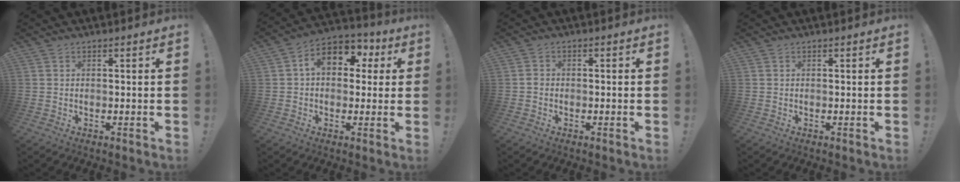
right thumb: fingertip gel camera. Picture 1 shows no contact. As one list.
[{"total": 11.3, "force": [3.0, 7.8, 7.5], "torque": [-0.111, 0.004, 0.058]}, {"total": 1.5, "force": [-0.8, 1.0, 0.8], "torque": [-0.010, 0.006, -0.014]}, {"total": 0.0}]